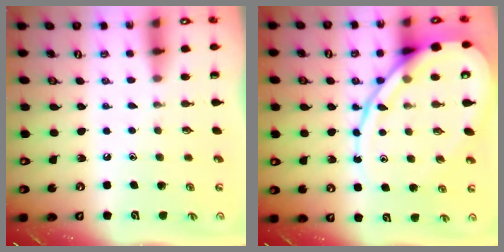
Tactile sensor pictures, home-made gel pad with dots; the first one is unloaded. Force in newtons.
{"total": 15.1, "press": 15.0, "slide": 1.1}